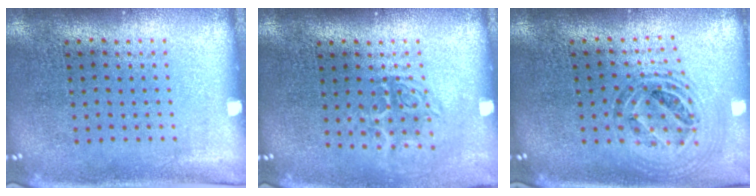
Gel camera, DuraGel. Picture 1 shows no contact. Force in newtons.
{"total": 1.7, "press": 1.3, "slide": 1.1}
{"total": 1.0, "press": 1.0, "slide": 0.2}